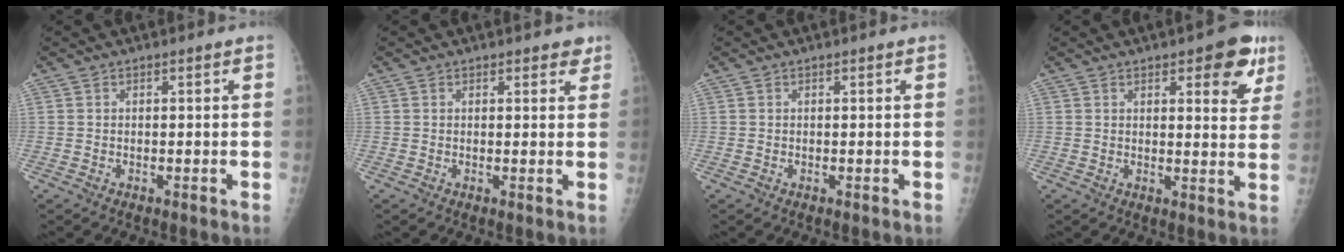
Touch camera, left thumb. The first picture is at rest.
{"total": 2.4, "force": [1.8, 1.1, 1.2], "torque": [0.005, -0.007, 0.017]}
{"total": 0.0}
{"total": 8.5, "force": [4.4, 3.1, 6.5], "torque": [-0.050, -0.018, 0.049]}